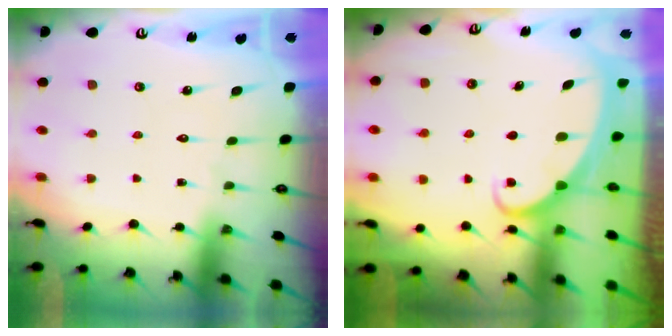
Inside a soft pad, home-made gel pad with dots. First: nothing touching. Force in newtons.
{"total": 1.9, "press": 1.9, "slide": 0.2}